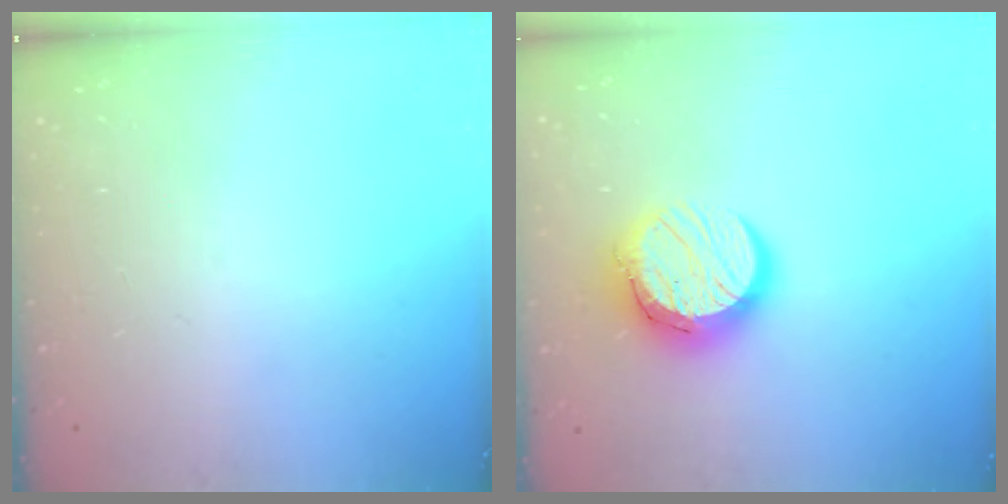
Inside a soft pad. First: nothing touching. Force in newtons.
{"total": 12.4, "press": 12.4, "slide": 0.9}